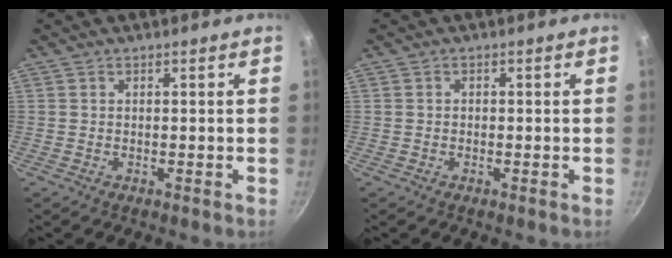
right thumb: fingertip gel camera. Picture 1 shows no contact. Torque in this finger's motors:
{"motor_torque": [-0.49, -0.30, -0.07, 0.21, -0.06]}